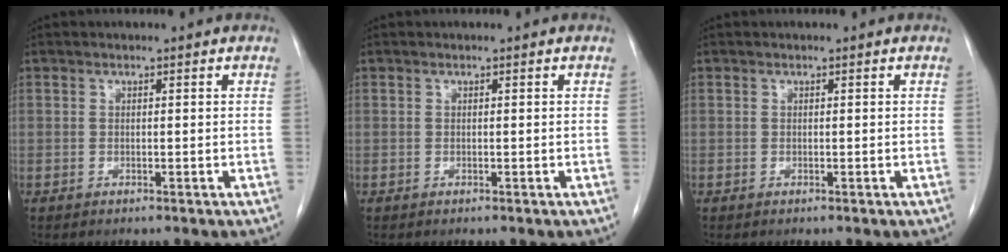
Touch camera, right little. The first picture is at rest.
{"total": 0.0}
{"total": 0.0}